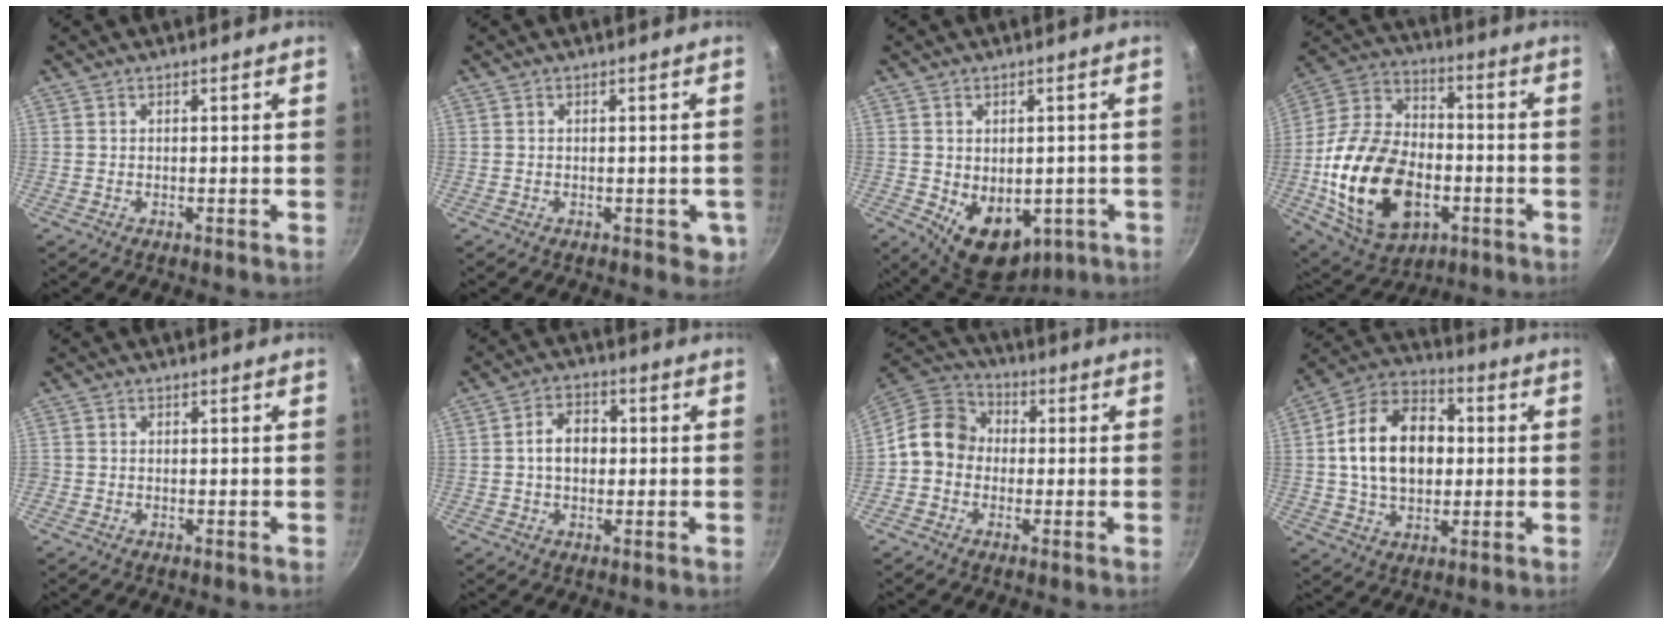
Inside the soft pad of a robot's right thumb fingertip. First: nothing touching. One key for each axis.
{"total": 3.3, "fx": -0.7, "fy": 2.0, "fz": 2.5, "tx": -0.018, "ty": 0.000, "tz": -0.008}
{"total": 11.9, "fx": -2.7, "fy": 8.3, "fz": 8.1, "tx": -0.083, "ty": -0.014, "tz": -0.015}
{"total": 25.3, "fx": -6.0, "fy": 16.3, "fz": 18.3, "tx": -0.328, "ty": 0.029, "tz": -0.099}
{"total": 0.7, "fx": -0.3, "fy": 0.7, "fz": 0.1, "tx": -0.002, "ty": 0.001, "tz": -0.008}
{"total": 6.3, "fx": 0.0, "fy": 4.7, "fz": 4.3, "tx": -0.047, "ty": 0.018, "tz": -0.005}
{"total": 10.4, "fx": -0.6, "fy": 9.0, "fz": 5.2, "tx": -0.057, "ty": 0.032, "tz": -0.037}
{"total": 17.3, "fx": 1.1, "fy": 12.1, "fz": 12.3, "tx": -0.174, "ty": 0.024, "tz": 0.008}